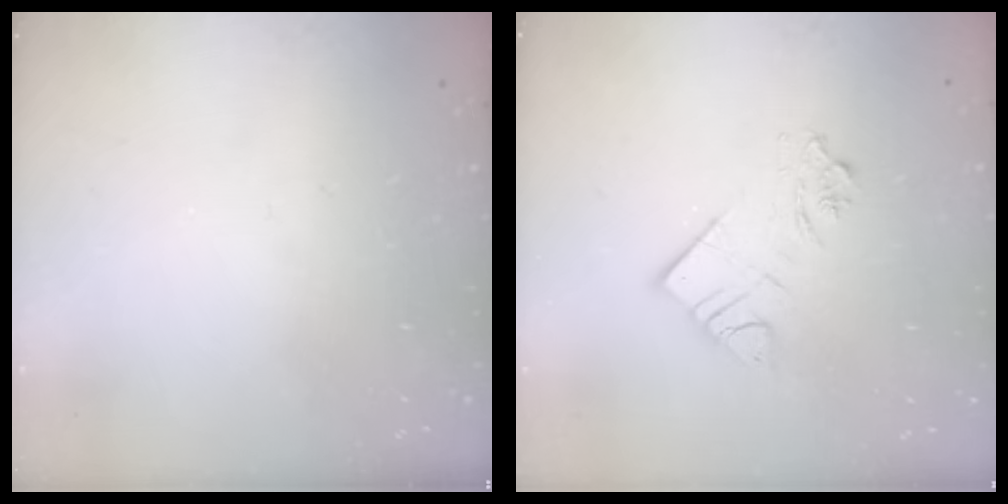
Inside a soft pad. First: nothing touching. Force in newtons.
{"total": 9.8, "press": 9.7, "slide": 0.9}